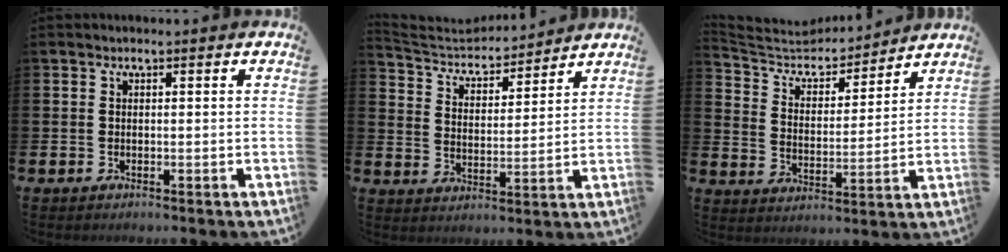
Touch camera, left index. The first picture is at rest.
{"total": 4.9, "force": [4.7, 1.2, 0.7], "torque": [-0.040, -0.038, 0.078]}
{"total": 6.8, "force": [6.4, 1.7, 1.2], "torque": [-0.061, -0.053, 0.108]}